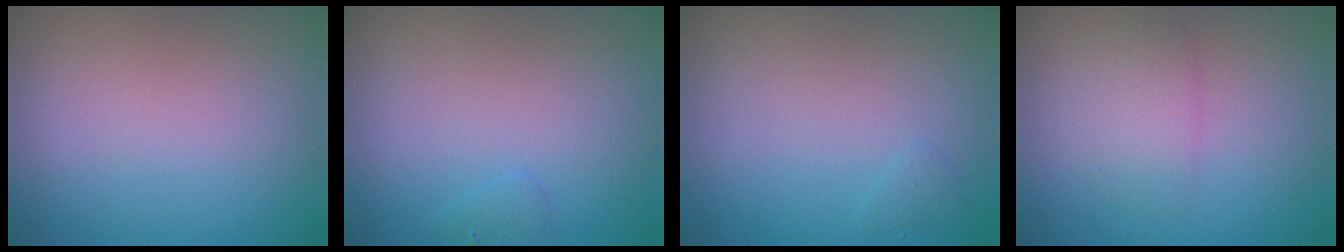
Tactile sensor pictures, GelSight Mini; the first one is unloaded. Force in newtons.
{"total": 0.6, "press": 0.5, "slide": 0.0}
{"total": 0.5, "press": 0.5, "slide": 0.1}
{"total": 2.1, "press": 2.1, "slide": 0.1}